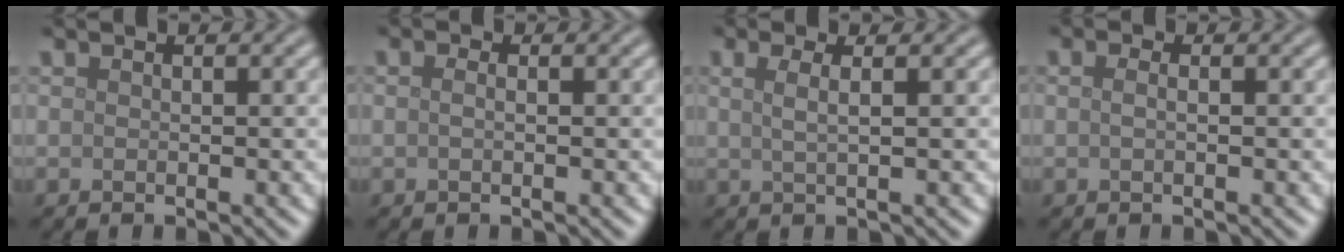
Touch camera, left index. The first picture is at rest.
{"total": 1.0, "force": [0.2, 0.5, 0.8], "torque": [-0.008, -0.008, -0.008]}
{"total": 2.6, "force": [0.9, 1.1, 2.2], "torque": [-0.029, 0.001, -0.006]}
{"total": 1.3, "force": [0.3, 0.6, 1.1], "torque": [-0.011, -0.003, -0.008]}